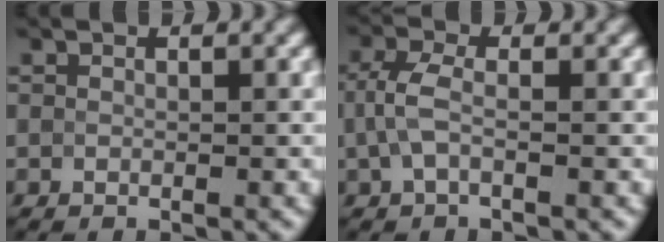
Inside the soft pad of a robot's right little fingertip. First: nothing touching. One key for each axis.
{"total": 2.6, "fx": -0.2, "fy": 1.2, "fz": 2.3, "tx": -0.057, "ty": 0.005, "tz": -0.010}